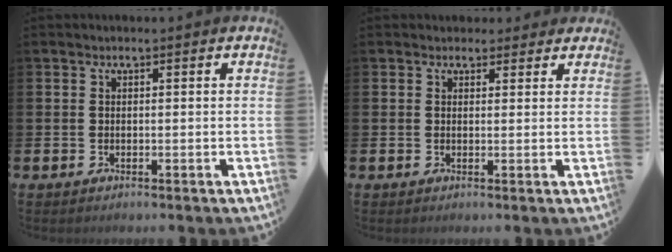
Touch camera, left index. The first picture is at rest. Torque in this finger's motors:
{"motor_torque": [1.01, -1.14, 0.16, 0.00]}